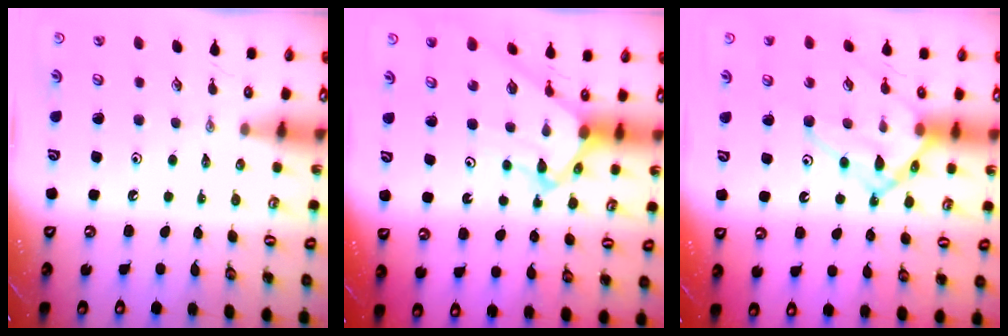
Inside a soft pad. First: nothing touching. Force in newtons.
{"total": 5.4, "press": 5.3, "slide": 0.5}
{"total": 15.8, "press": 15.8, "slide": 1.4}